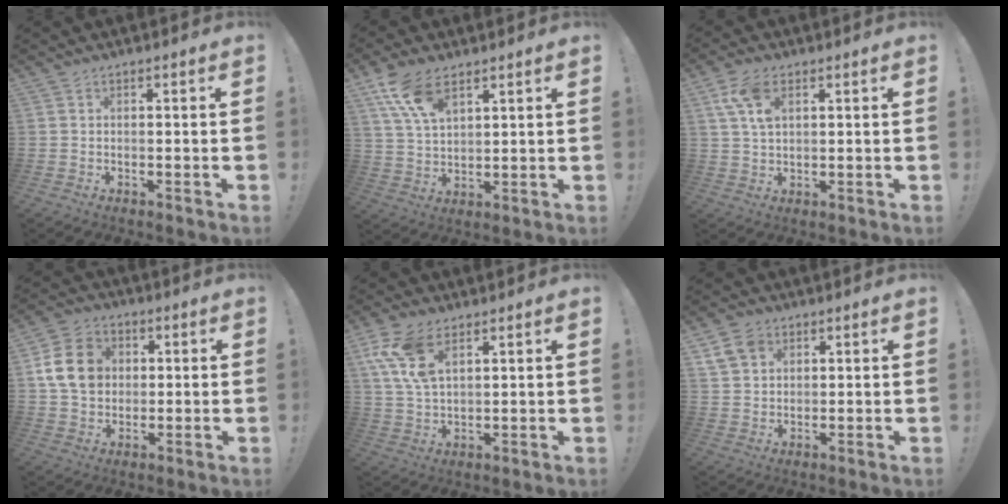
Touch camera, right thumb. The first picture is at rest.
{"total": 10.9, "force": [6.6, 5.3, 6.9], "torque": [-0.130, -0.019, 0.128]}
{"total": 8.1, "force": [3.6, 4.4, 5.8], "torque": [-0.114, -0.009, 0.065]}
{"total": 13.1, "force": [2.3, 11.0, 6.9], "torque": [-0.105, 0.003, 0.049]}
{"total": 11.9, "force": [6.0, 6.4, 8.0], "torque": [-0.159, -0.014, 0.116]}
{"total": 7.4, "force": [4.1, 5.5, 2.9], "torque": [-0.049, -0.014, 0.083]}